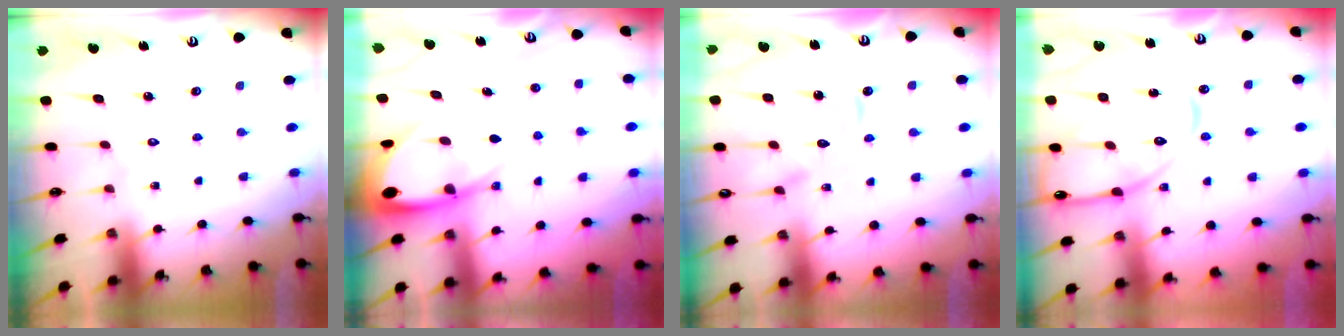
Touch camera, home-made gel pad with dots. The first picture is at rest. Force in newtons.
{"total": 8.4, "press": 8.4, "slide": 0.8}
{"total": 10.3, "press": 10.2, "slide": 0.9}
{"total": 14.4, "press": 14.3, "slide": 1.4}